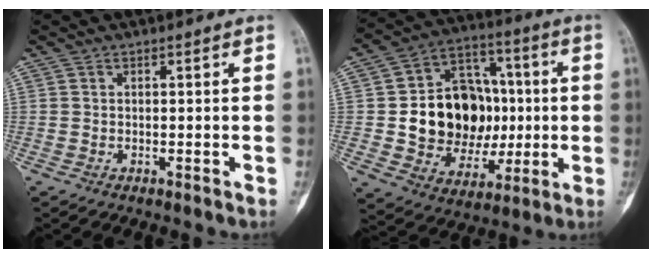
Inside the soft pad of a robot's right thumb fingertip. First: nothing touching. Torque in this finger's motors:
{"motor_torque": [1.62, 1.76, 0.50, -0.44, 0.05]}